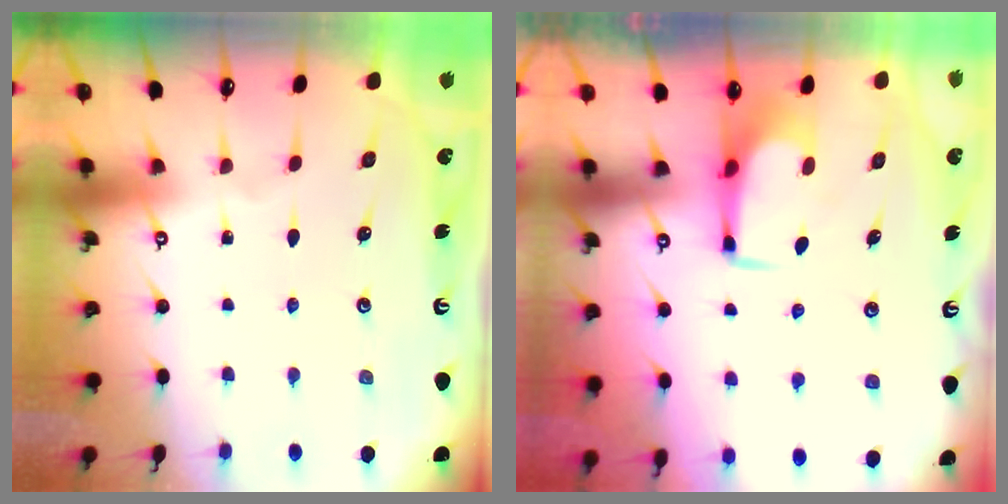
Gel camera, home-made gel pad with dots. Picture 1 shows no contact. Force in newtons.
{"total": 1.8, "press": 1.7, "slide": 0.7}